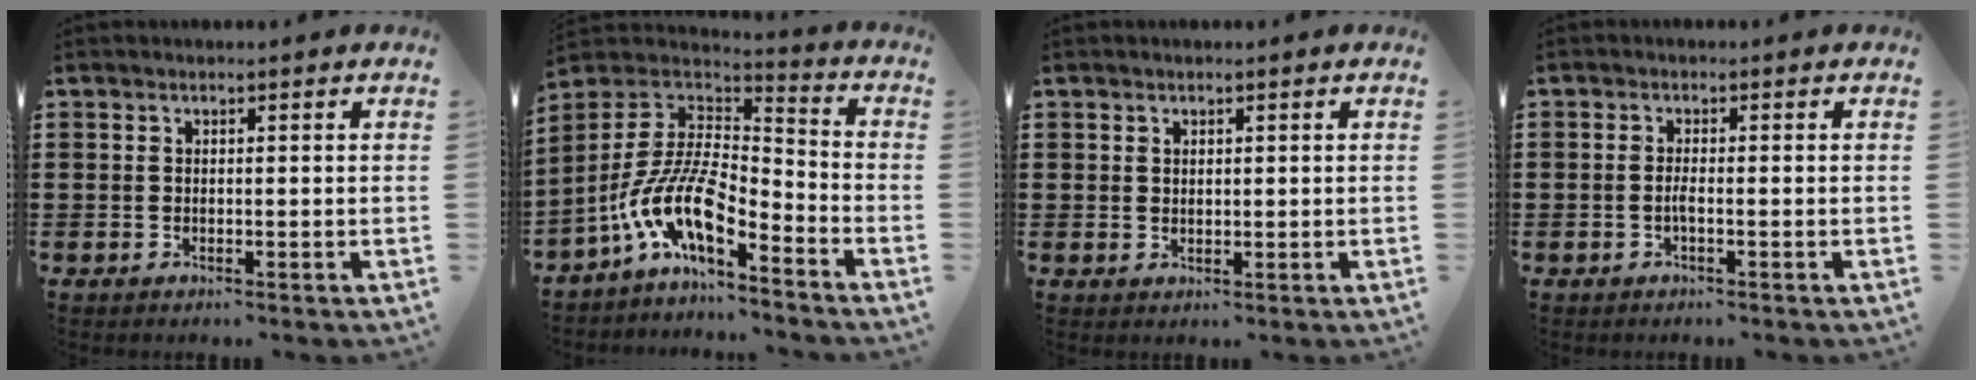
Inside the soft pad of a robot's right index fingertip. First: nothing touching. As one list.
[{"total": 12.1, "force": [-7.0, 4.5, 8.8], "torque": [-0.196, -0.003, -0.141]}, {"total": 1.0, "force": [0.7, 0.6, 0.2], "torque": [-0.005, 0.004, 0.013]}, {"total": 1.4, "force": [-0.7, -0.1, 1.2], "torque": [-0.032, -0.005, -0.016]}]